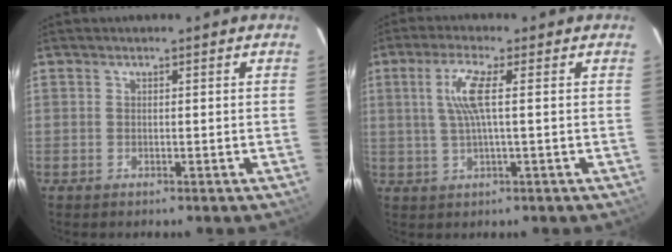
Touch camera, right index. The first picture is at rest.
{"total": 6.0, "force": [1.0, 0.1, 5.9], "torque": [-0.116, 0.001, 0.024]}